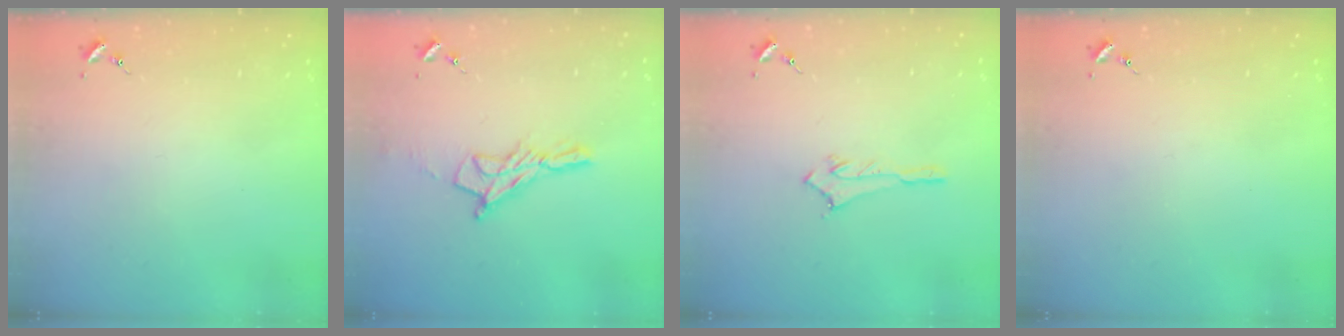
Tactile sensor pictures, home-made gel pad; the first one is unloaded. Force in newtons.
{"total": 11.7, "press": 11.7, "slide": 1.0}
{"total": 2.8, "press": 2.8, "slide": 0.2}
{"total": 0.0}